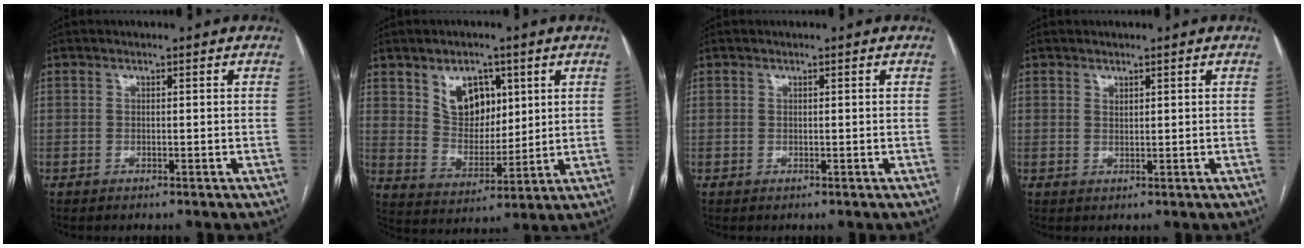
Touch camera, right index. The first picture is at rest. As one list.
[{"total": 8.6, "force": [4.1, 5.7, 5.1], "torque": [-0.089, 0.010, 0.083]}, {"total": 0.0}, {"total": 0.5, "force": [0.4, 0.2, 0.2], "torque": [-0.002, -0.004, 0.007]}]